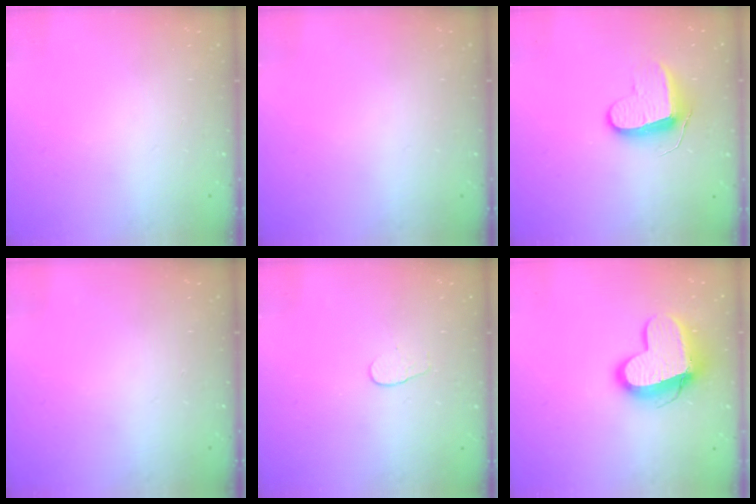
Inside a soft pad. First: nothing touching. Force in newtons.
{"total": 0.0}
{"total": 9.6, "press": 9.6, "slide": 0.3}
{"total": 0.0}
{"total": 3.3, "press": 3.3, "slide": 0.3}
{"total": 13.5, "press": 13.5, "slide": 1.1}